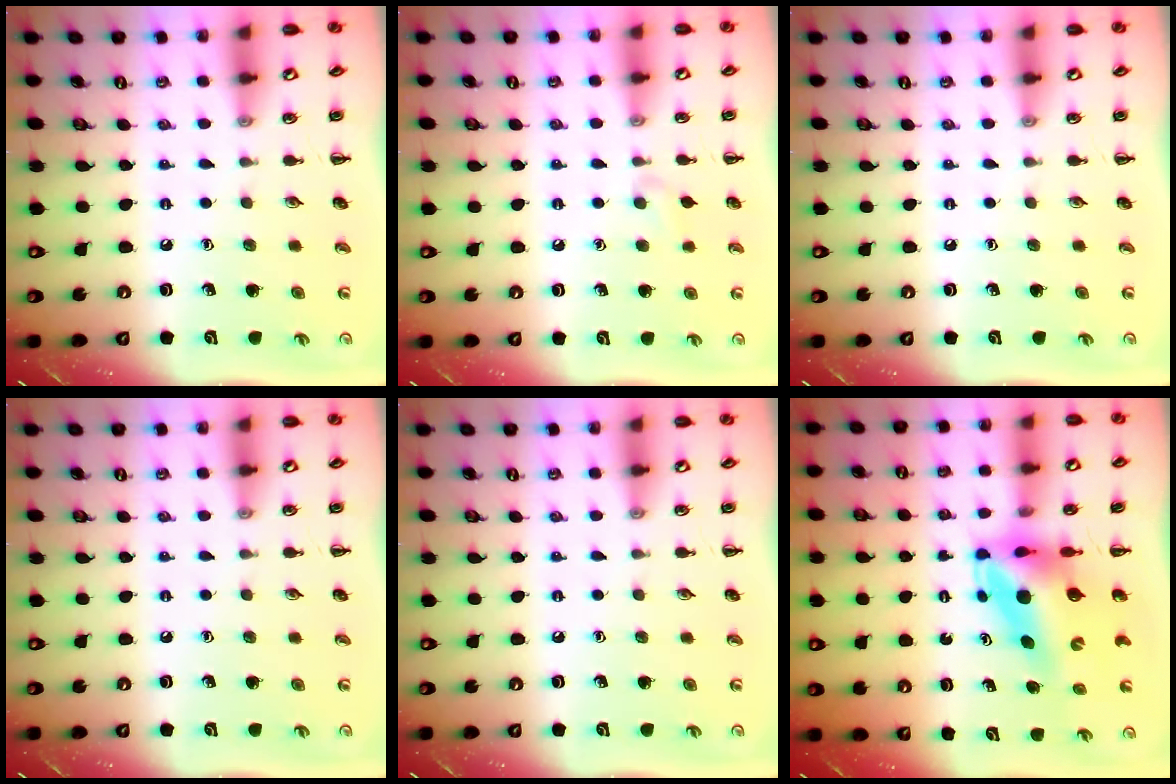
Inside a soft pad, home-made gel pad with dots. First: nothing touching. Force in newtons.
{"total": 4.5, "press": 4.1, "slide": 1.9}
{"total": 0.0}
{"total": 0.0}
{"total": 0.0}
{"total": 7.5, "press": 7.2, "slide": 2.0}